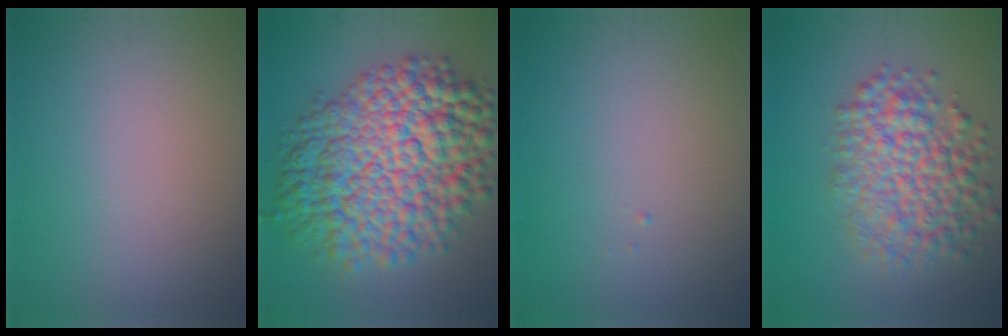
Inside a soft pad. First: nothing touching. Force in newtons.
{"total": 13.9, "press": 13.9, "slide": 0.3}
{"total": 0.0}
{"total": 7.0, "press": 7.0, "slide": 0.2}